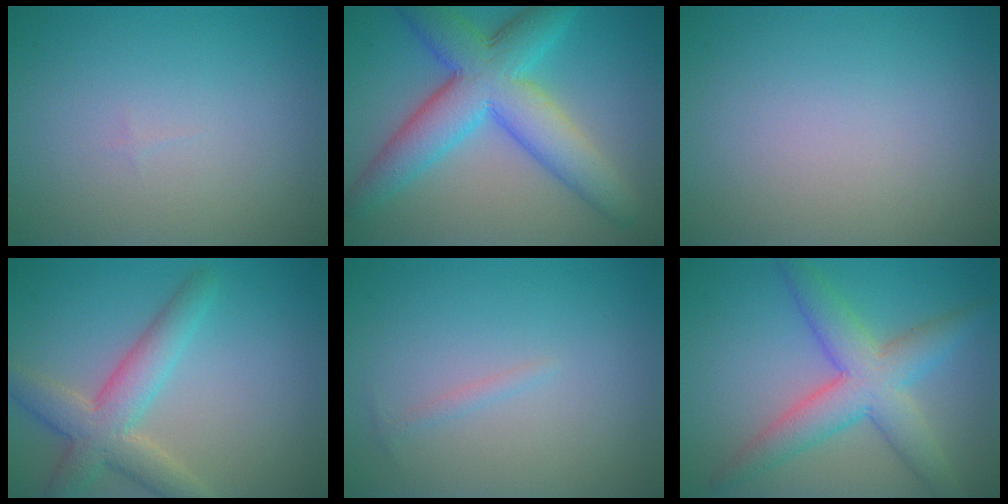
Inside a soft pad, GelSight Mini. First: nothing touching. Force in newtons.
{"total": 8.8, "press": 8.8, "slide": 0.1}
{"total": 0.0}
{"total": 4.9, "press": 4.9, "slide": 0.3}
{"total": 0.7, "press": 0.7, "slide": 0.1}
{"total": 6.1, "press": 6.1, "slide": 0.2}